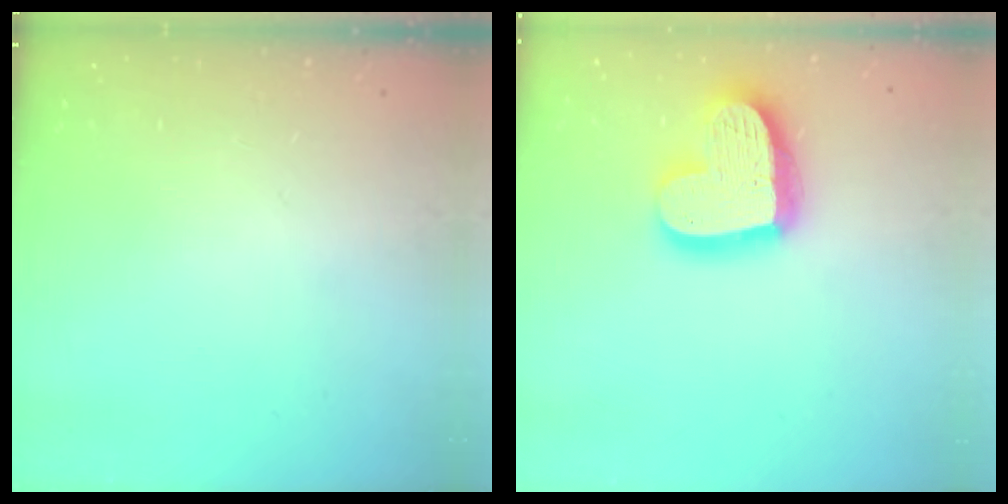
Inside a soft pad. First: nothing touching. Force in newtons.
{"total": 19.9, "press": 19.9, "slide": 1.6}